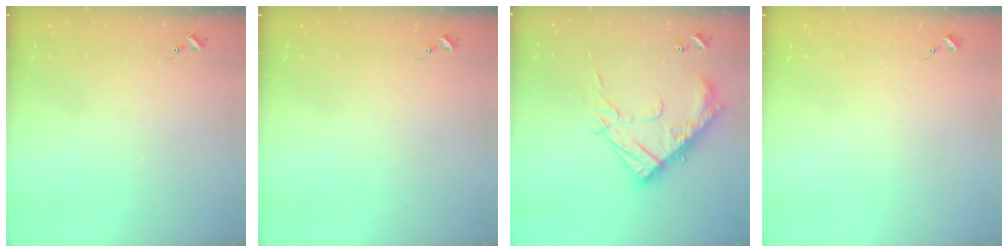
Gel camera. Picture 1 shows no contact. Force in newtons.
{"total": 0.0}
{"total": 21.7, "press": 21.6, "slide": 1.9}
{"total": 0.0}